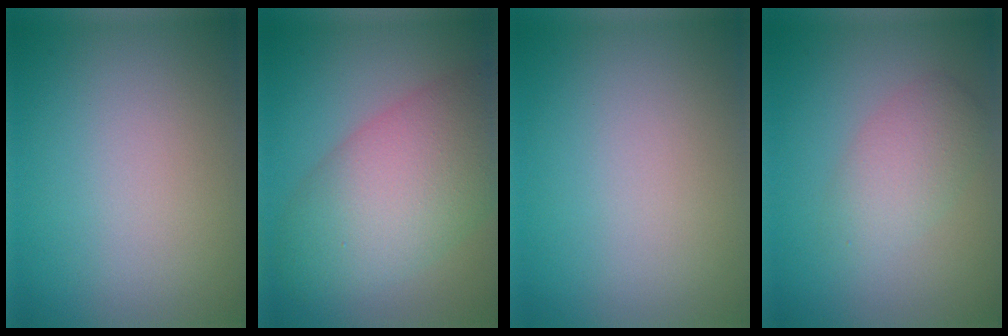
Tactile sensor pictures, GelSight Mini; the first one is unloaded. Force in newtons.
{"total": 9.1, "press": 9.1, "slide": 0.3}
{"total": 0.0}
{"total": 3.2, "press": 3.2, "slide": 0.1}